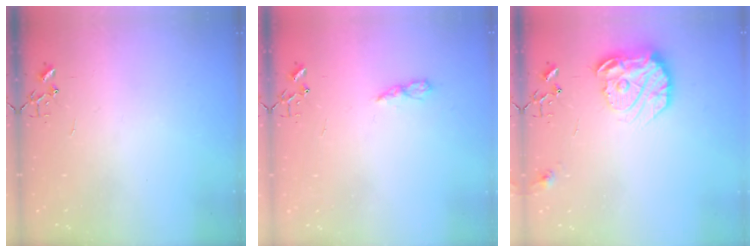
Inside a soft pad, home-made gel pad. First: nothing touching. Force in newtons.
{"total": 5.8, "press": 5.7, "slide": 0.6}
{"total": 17.2, "press": 17.1, "slide": 1.7}